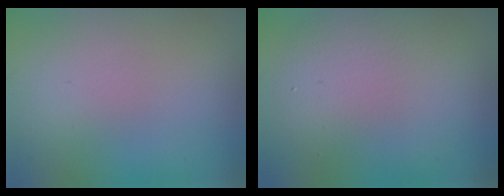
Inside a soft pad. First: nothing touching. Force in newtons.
{"total": 5.7, "press": 5.7, "slide": 0.1}